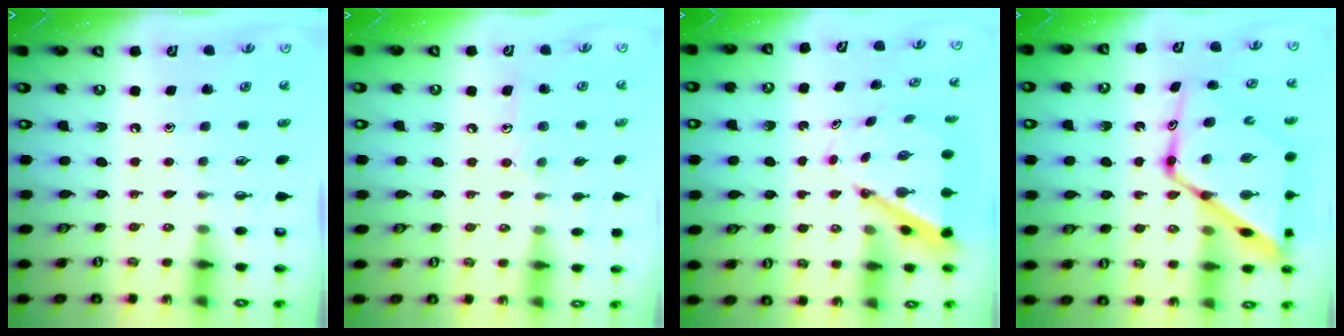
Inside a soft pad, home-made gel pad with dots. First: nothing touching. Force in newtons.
{"total": 6.9, "press": 6.9, "slide": 0.7}
{"total": 6.8, "press": 6.8, "slide": 0.7}
{"total": 20.0, "press": 19.9, "slide": 2.0}